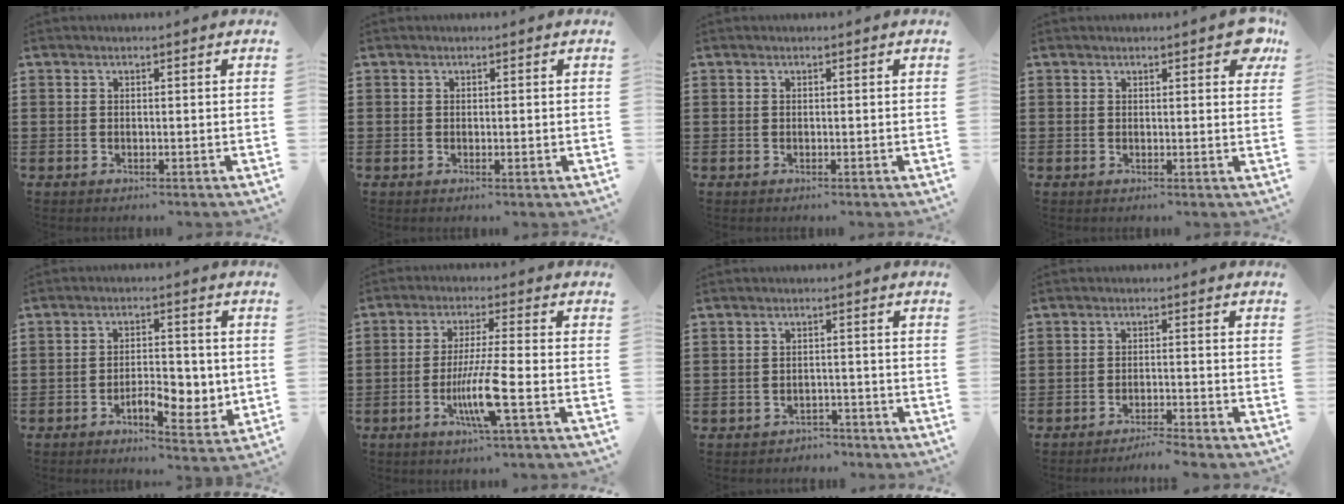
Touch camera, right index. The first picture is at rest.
{"total": 0.5, "force": [0.0, 0.0, 0.5], "torque": [-0.011, -0.004, 0.001]}
{"total": 0.0}
{"total": 2.6, "force": [1.6, 0.9, 1.9], "torque": [-0.018, -0.001, 0.023]}
{"total": 6.6, "force": [-1.8, 3.3, 5.4], "torque": [-0.075, 0.004, -0.033]}
{"total": 8.4, "force": [-2.9, 0.2, 7.9], "torque": [-0.158, -0.020, -0.057]}
{"total": 1.9, "force": [-1.8, 0.7, -0.2], "torque": [-0.004, 0.004, -0.042]}
{"total": 2.6, "force": [-2.6, -0.3, 0.5], "torque": [-0.012, 0.000, -0.054]}